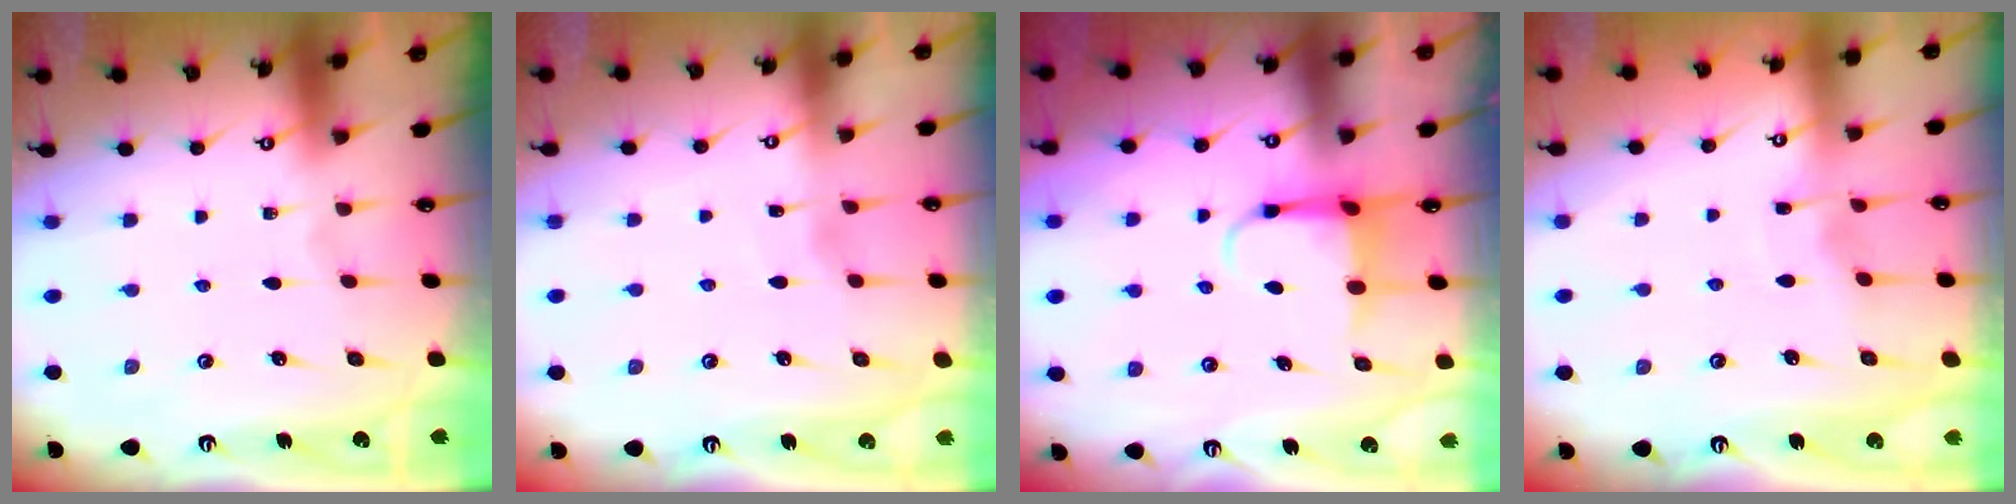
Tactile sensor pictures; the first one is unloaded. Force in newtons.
{"total": 1.7, "press": 1.7, "slide": 0.3}
{"total": 4.8, "press": 4.8, "slide": 0.6}
{"total": 4.2, "press": 4.2, "slide": 0.5}